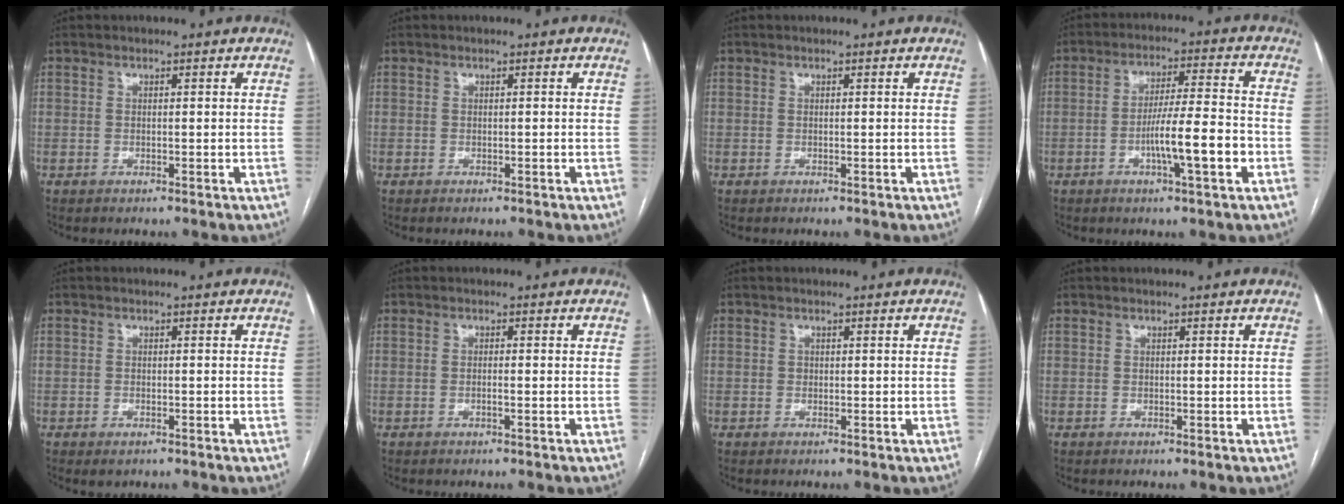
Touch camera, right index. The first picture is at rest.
{"total": 0.0}
{"total": 0.0}
{"total": 9.5, "force": [-3.1, 0.4, 8.9], "torque": [-0.149, 0.004, -0.053]}
{"total": 1.4, "force": [-0.9, 0.8, 0.8], "torque": [-0.008, 0.000, -0.005]}
{"total": 1.0, "force": [-0.4, 0.0, 0.9], "torque": [-0.016, 0.001, -0.007]}
{"total": 0.7, "force": [0.0, 0.6, 0.3], "torque": [-0.003, 0.002, 0.000]}
{"total": 0.0}